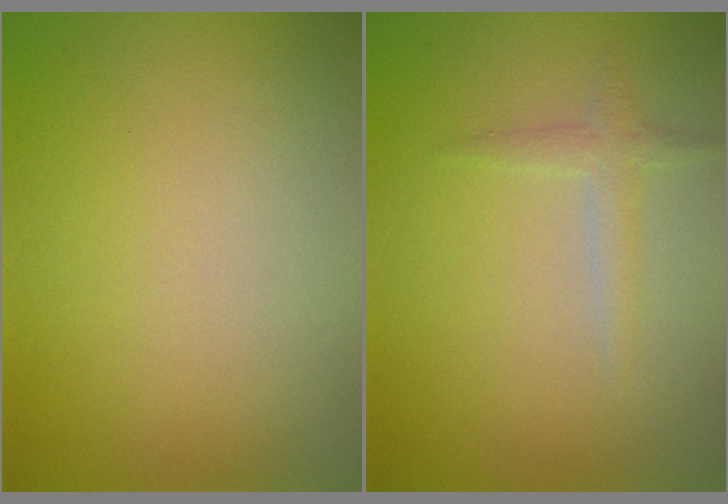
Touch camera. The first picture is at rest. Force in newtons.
{"total": 1.3, "press": 1.3, "slide": 0.1}